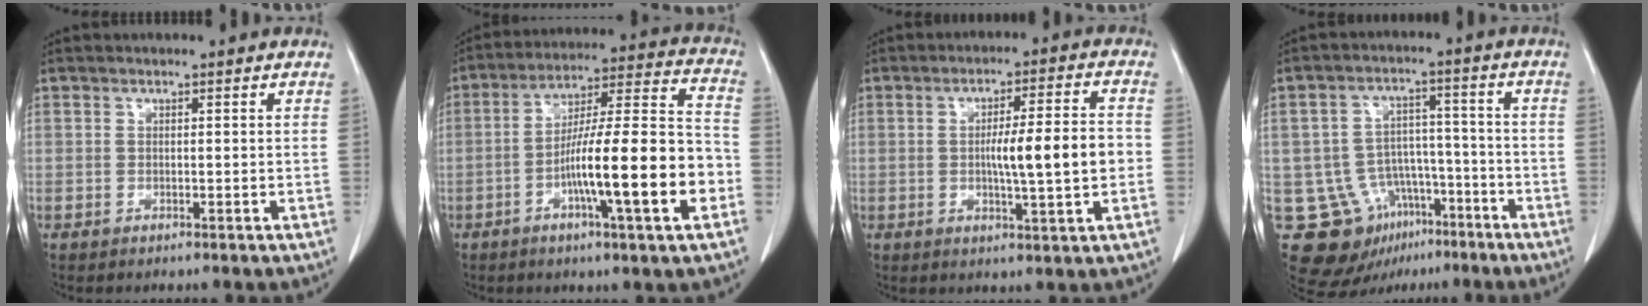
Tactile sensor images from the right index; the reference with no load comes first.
{"total": 17.7, "force": [-5.5, 1.0, 16.8], "torque": [-0.270, 0.007, -0.085]}
{"total": 9.6, "force": [-0.8, 0.6, 9.5], "torque": [-0.148, 0.008, -0.014]}
{"total": 12.6, "force": [-6.6, 9.8, 4.4], "torque": [-0.075, 0.046, -0.090]}